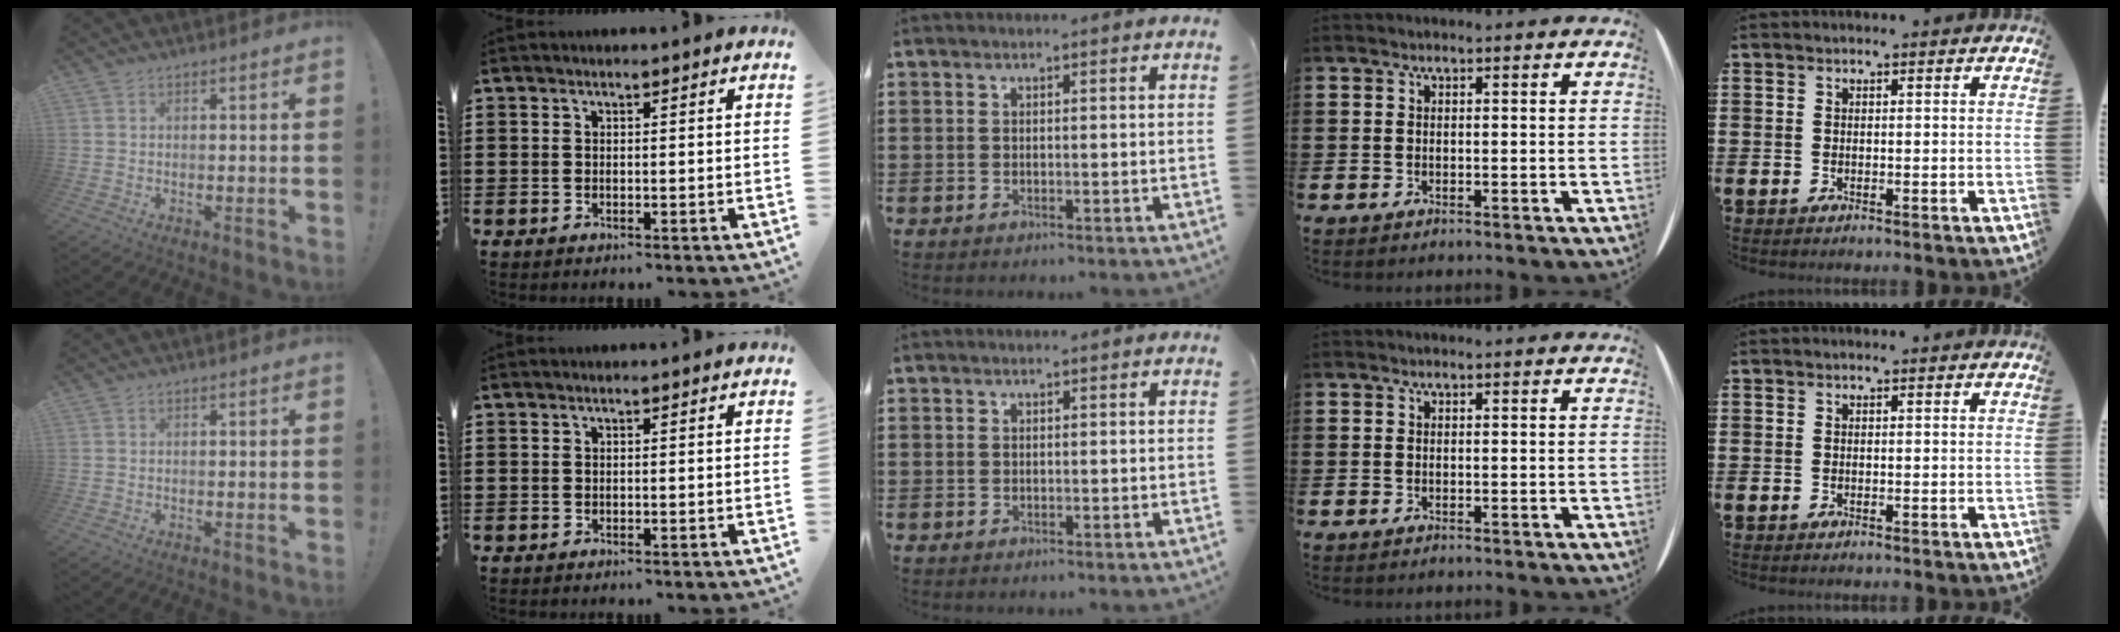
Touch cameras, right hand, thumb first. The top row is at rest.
{}